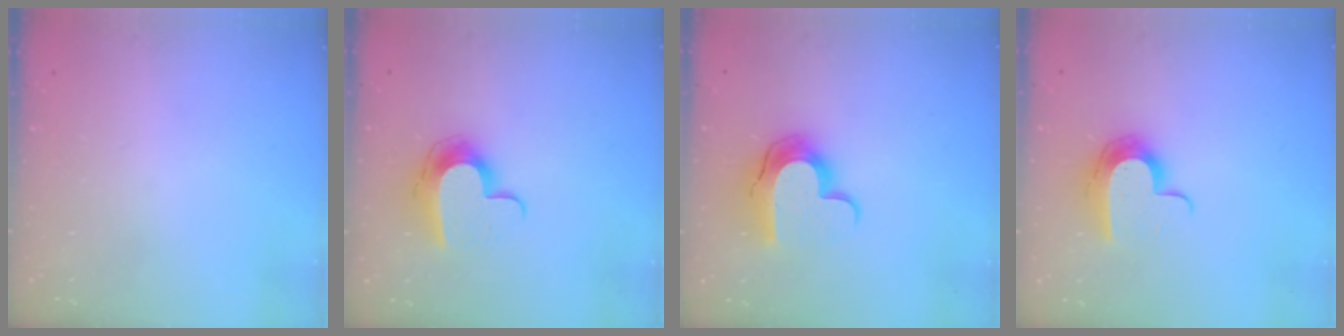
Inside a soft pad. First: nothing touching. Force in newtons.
{"total": 11.5, "press": 11.5, "slide": 0.7}
{"total": 12.5, "press": 12.5, "slide": 0.7}
{"total": 12.1, "press": 12.1, "slide": 0.6}